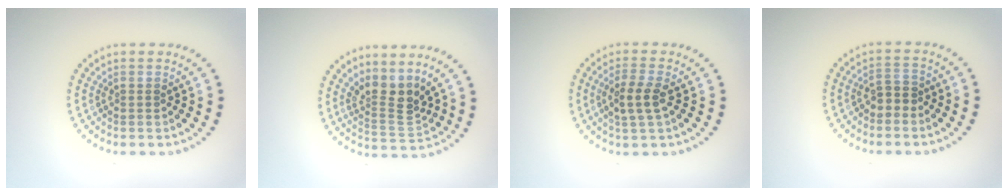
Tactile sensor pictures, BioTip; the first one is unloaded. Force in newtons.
{"total": 3.2, "press": 2.4, "slide": 2.1}
{"total": 2.7, "press": 2.5, "slide": 0.9}
{"total": 1.9, "press": 1.7, "slide": 0.7}